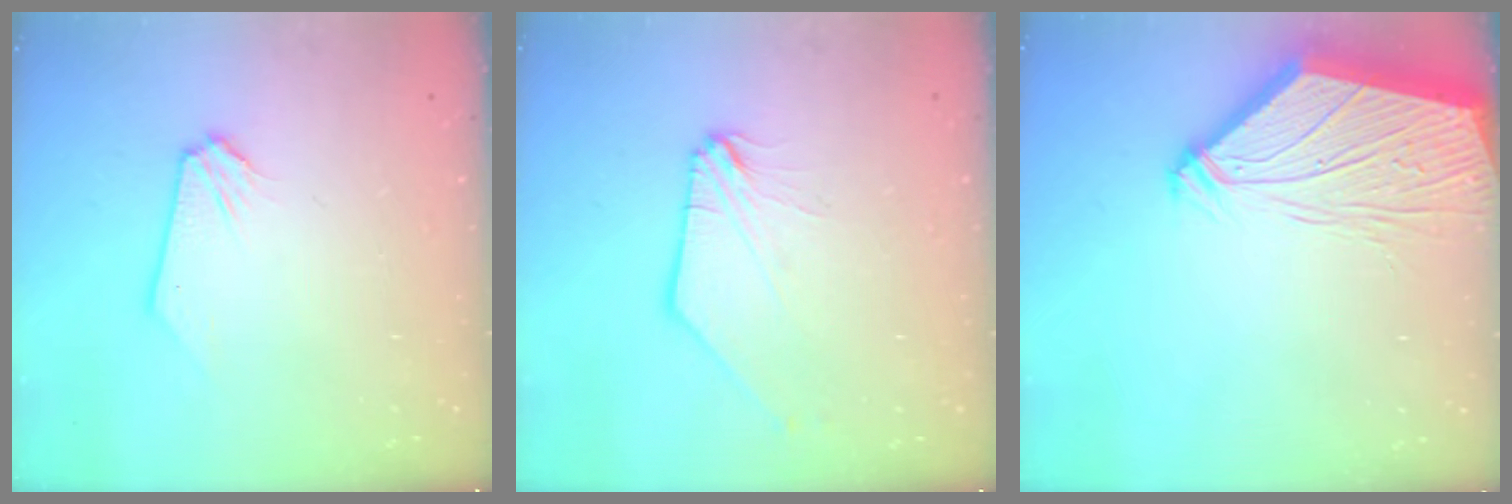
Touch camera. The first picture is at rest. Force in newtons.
{"total": 1.9, "press": 1.9, "slide": 0.5}
{"total": 9.6, "press": 9.5, "slide": 0.9}